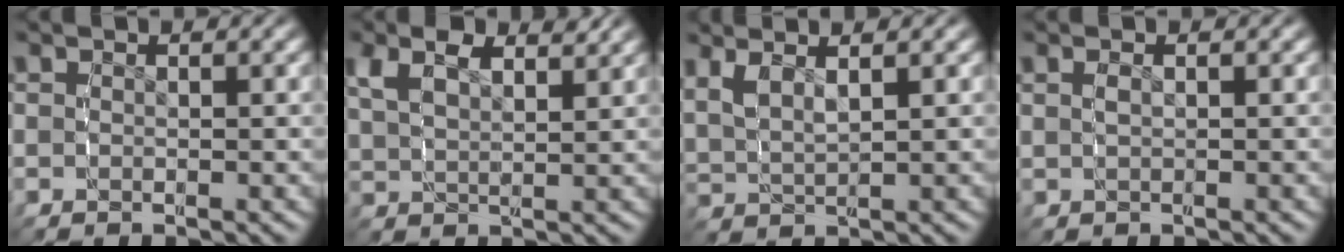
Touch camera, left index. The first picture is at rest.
{"total": 3.6, "force": [2.7, 1.3, 2.0], "torque": [-0.040, 0.002, 0.051]}
{"total": 3.3, "force": [2.2, 1.4, 2.0], "torque": [-0.051, 0.004, 0.044]}
{"total": 0.7, "force": [0.3, -0.3, 0.5], "torque": [-0.009, 0.002, 0.006]}